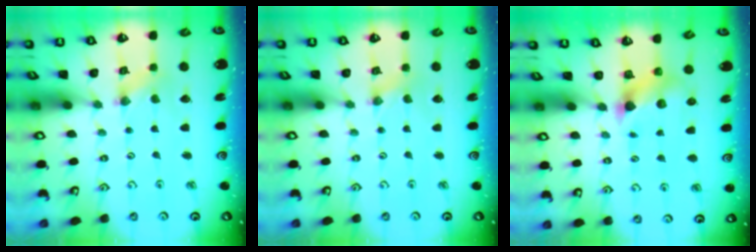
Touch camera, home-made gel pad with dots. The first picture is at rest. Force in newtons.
{"total": 0.0}
{"total": 5.6, "press": 5.6, "slide": 0.6}